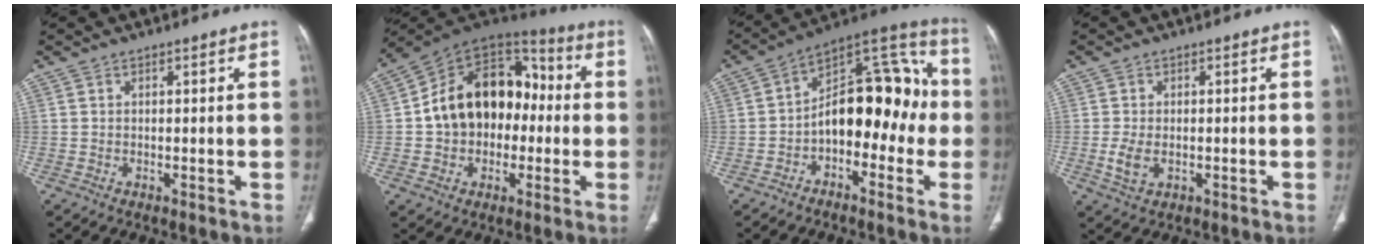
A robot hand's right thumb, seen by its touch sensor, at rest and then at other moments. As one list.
[{"total": 19.9, "force": [-0.6, 14.5, 13.6], "torque": [-0.180, 0.048, -0.013]}, {"total": 17.2, "force": [-2.6, 10.2, 13.6], "torque": [-0.153, 0.066, -0.051]}, {"total": 3.9, "force": [-0.7, 2.4, 3.0], "torque": [-0.068, -0.004, -0.009]}]